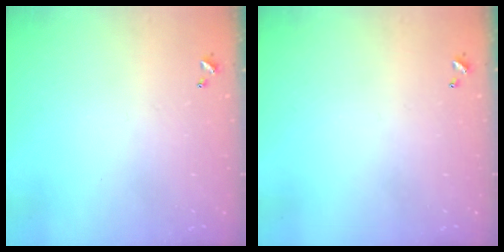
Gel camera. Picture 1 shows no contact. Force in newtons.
{"total": 0.0}